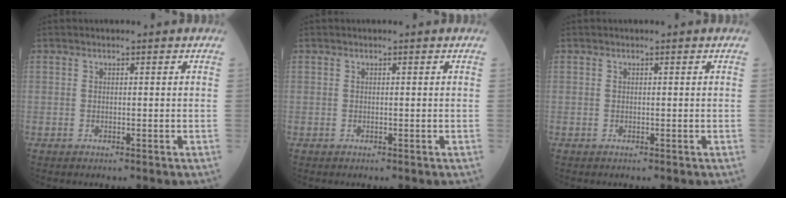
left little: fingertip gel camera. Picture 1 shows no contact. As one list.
[{"total": 0.0}, {"total": 0.0}]